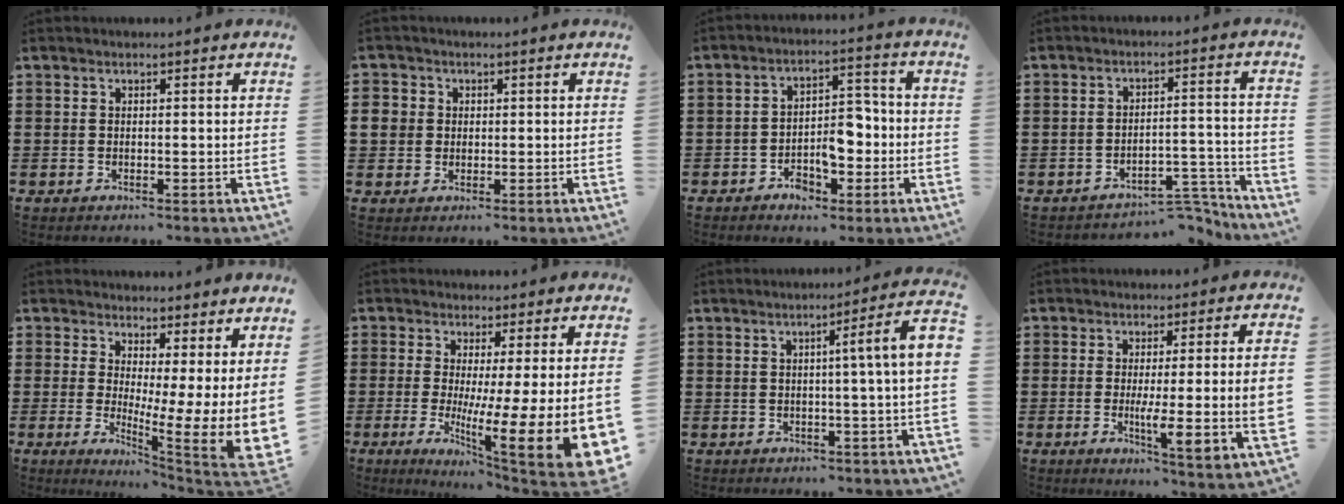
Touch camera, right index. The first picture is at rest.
{"total": 3.1, "force": [0.4, 2.9, 0.9], "torque": [-0.038, 0.006, 0.003]}
{"total": 6.0, "force": [-2.3, 3.9, 4.0], "torque": [-0.055, 0.006, -0.044]}
{"total": 5.4, "force": [-5.0, 0.8, 1.7], "torque": [-0.028, 0.006, -0.097]}
{"total": 5.3, "force": [2.7, 2.1, 4.0], "torque": [-0.061, -0.060, 0.052]}
{"total": 9.9, "force": [-0.1, 2.2, 9.6], "torque": [-0.145, -0.055, 0.002]}
{"total": 5.7, "force": [0.2, -0.7, 5.6], "torque": [-0.086, -0.014, -0.004]}
{"total": 7.8, "force": [-0.3, 0.5, 7.8], "torque": [-0.134, -0.017, -0.007]}